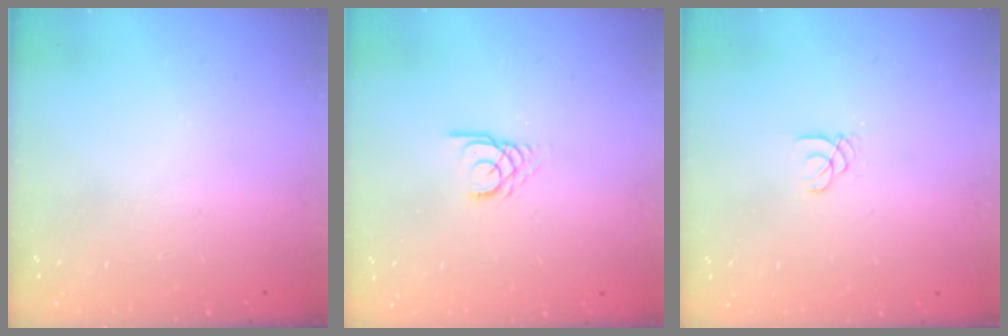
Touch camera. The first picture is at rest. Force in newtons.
{"total": 2.2, "press": 2.2, "slide": 0.2}
{"total": 1.4, "press": 1.4, "slide": 0.1}